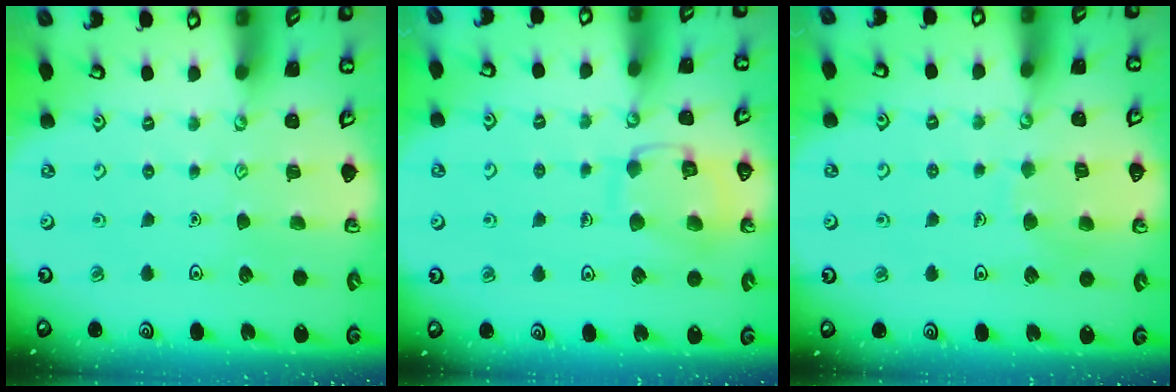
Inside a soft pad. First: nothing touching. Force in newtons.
{"total": 12.1, "press": 12.0, "slide": 0.9}
{"total": 6.7, "press": 6.6, "slide": 0.7}